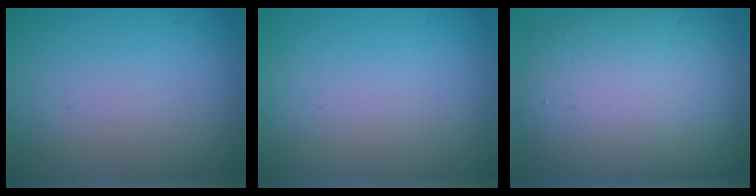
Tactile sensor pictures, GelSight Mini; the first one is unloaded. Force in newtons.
{"total": 0.0}
{"total": 12.5, "press": 12.5, "slide": 0.7}